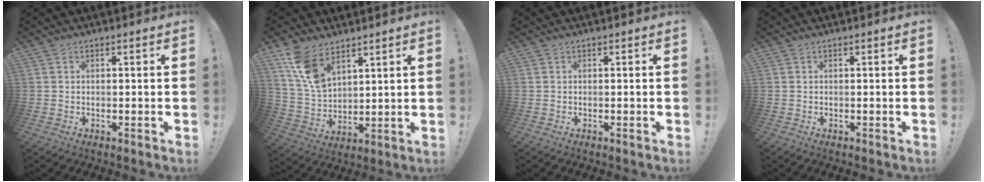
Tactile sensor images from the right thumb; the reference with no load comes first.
{"total": 12.4, "force": [8.0, 6.9, 6.5], "torque": [-0.123, -0.040, 0.156]}
{"total": 0.0}
{"total": 0.0}